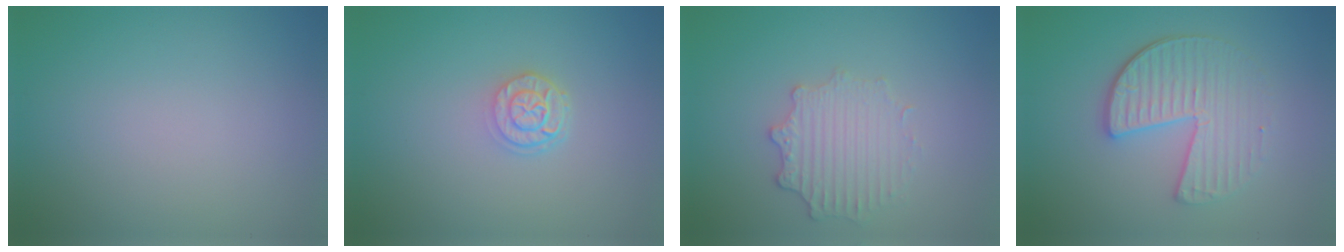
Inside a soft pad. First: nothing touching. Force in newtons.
{"total": 2.4, "press": 1.9, "slide": 1.5}
{"total": 2.8, "press": 2.5, "slide": 1.4}
{"total": 4.0, "press": 3.5, "slide": 1.8}